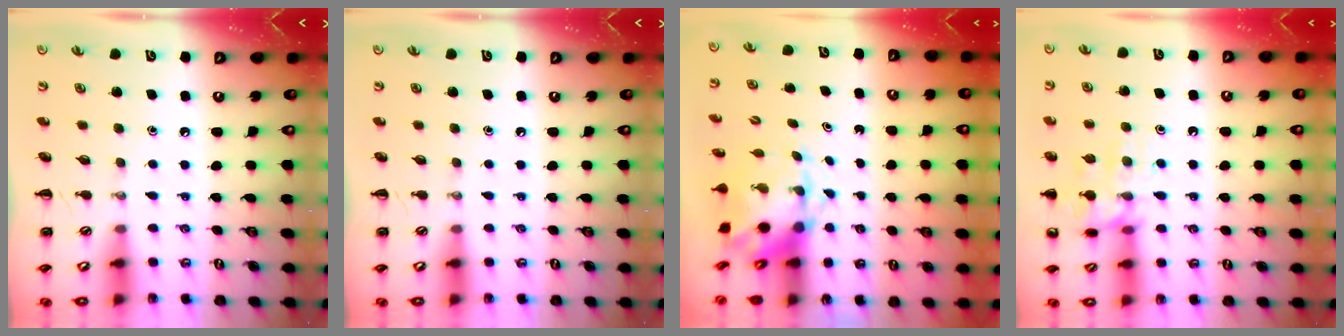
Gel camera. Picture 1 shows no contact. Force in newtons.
{"total": 0.0}
{"total": 5.5, "press": 5.4, "slide": 0.8}
{"total": 13.7, "press": 13.7, "slide": 0.8}